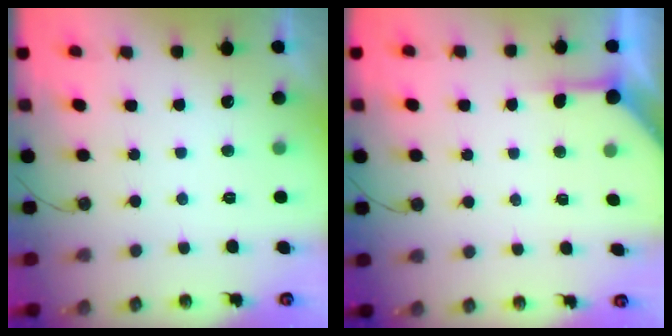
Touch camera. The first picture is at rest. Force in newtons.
{"total": 4.2, "press": 4.2, "slide": 0.4}